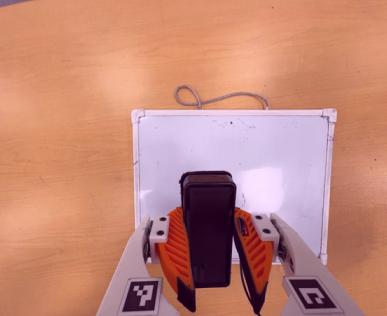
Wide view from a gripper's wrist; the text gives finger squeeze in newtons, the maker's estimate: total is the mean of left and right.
{"total": 7.3, "left": 6.0, "right": 8.6}